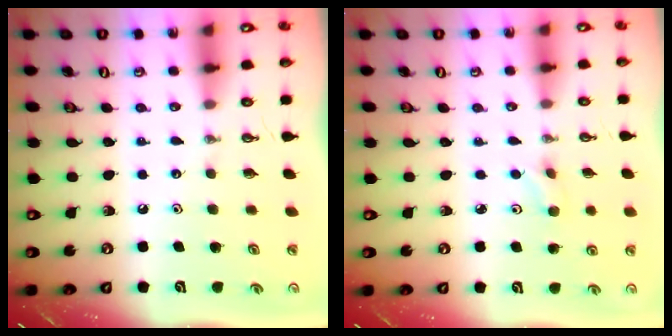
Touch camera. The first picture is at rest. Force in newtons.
{"total": 2.5, "press": 2.4, "slide": 0.7}